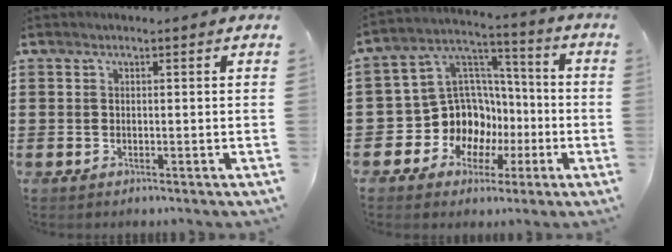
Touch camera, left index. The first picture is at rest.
{"total": 11.7, "force": [-3.2, 10.6, 3.5], "torque": [-0.124, -0.002, -0.051]}